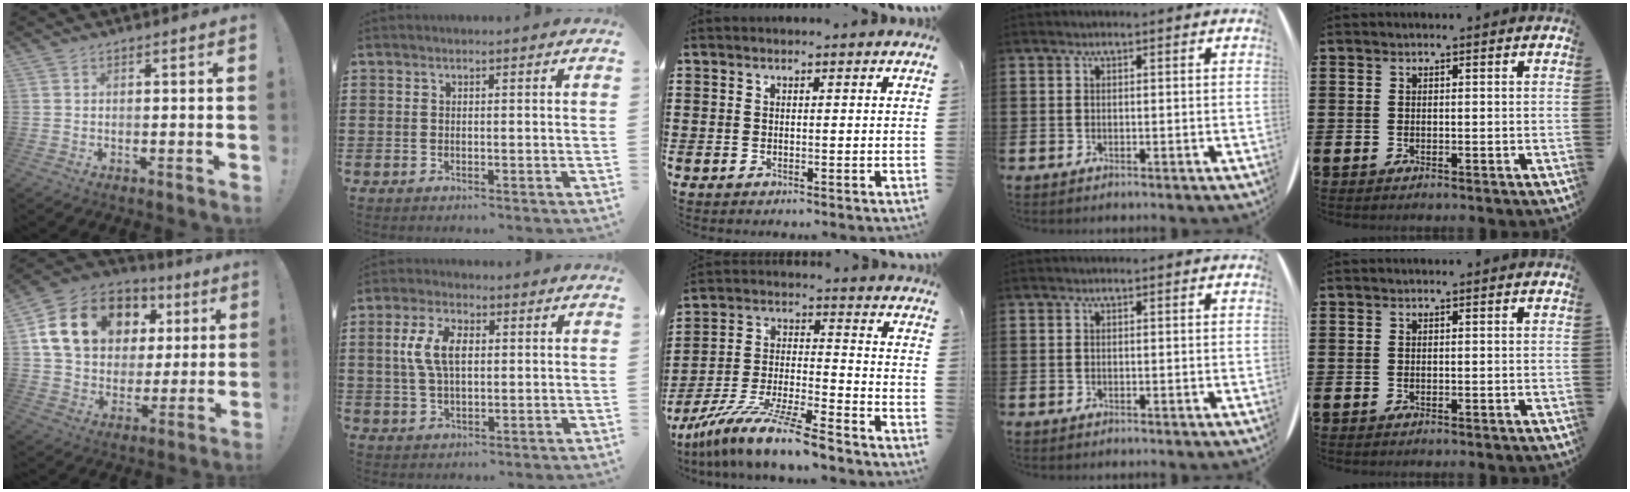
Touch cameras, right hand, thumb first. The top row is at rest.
{"thumb": {"total": 19.3, "force": [7.3, 13.9, 11.1], "torque": [-0.182, -0.015, 0.152]}, "index": {"total": 6.8, "force": [1.2, 3.7, 5.6], "torque": [-0.133, 0.010, 0.013]}, "middle": {"total": 10.9, "force": [-9.7, 0.1, 4.9], "torque": [-0.097, 0.009, -0.192]}}